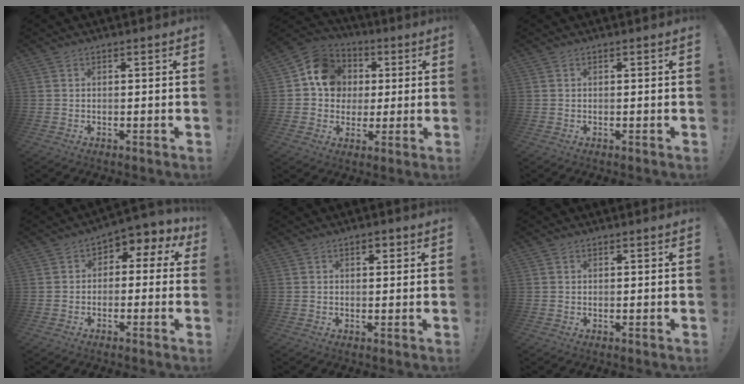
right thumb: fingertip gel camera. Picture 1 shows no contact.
{"total": 13.9, "force": [2.7, 12.2, 5.9], "torque": [-0.074, 0.003, 0.060]}
{"total": 0.0}
{"total": 4.1, "force": [-1.9, 2.9, 2.2], "torque": [-0.019, 0.012, -0.036]}
{"total": 1.9, "force": [0.8, 1.2, 1.2], "torque": [-0.009, -0.001, 0.010]}
{"total": 0.5, "force": [0.4, 0.4, 0.0], "torque": [0.005, -0.001, 0.006]}